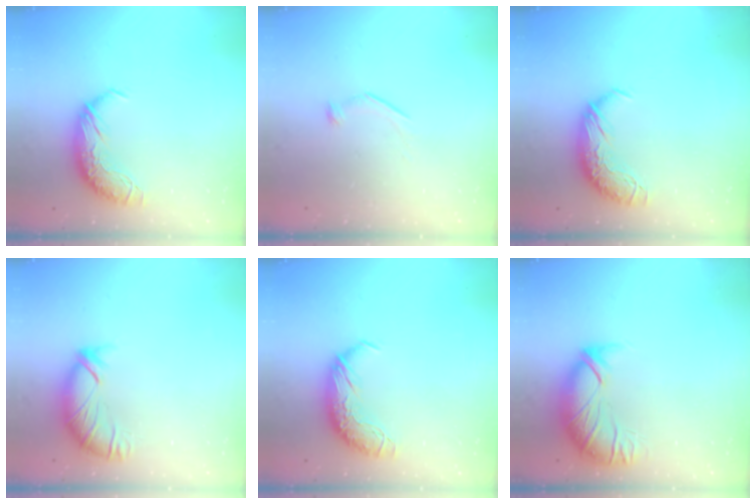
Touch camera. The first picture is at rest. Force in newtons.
{"total": 7.5, "press": 7.4, "slide": 0.7}
{"total": 0.0}
{"total": 2.9, "press": 2.8, "slide": 0.9}
{"total": 0.0}
{"total": 2.9, "press": 1.4, "slide": 2.6}